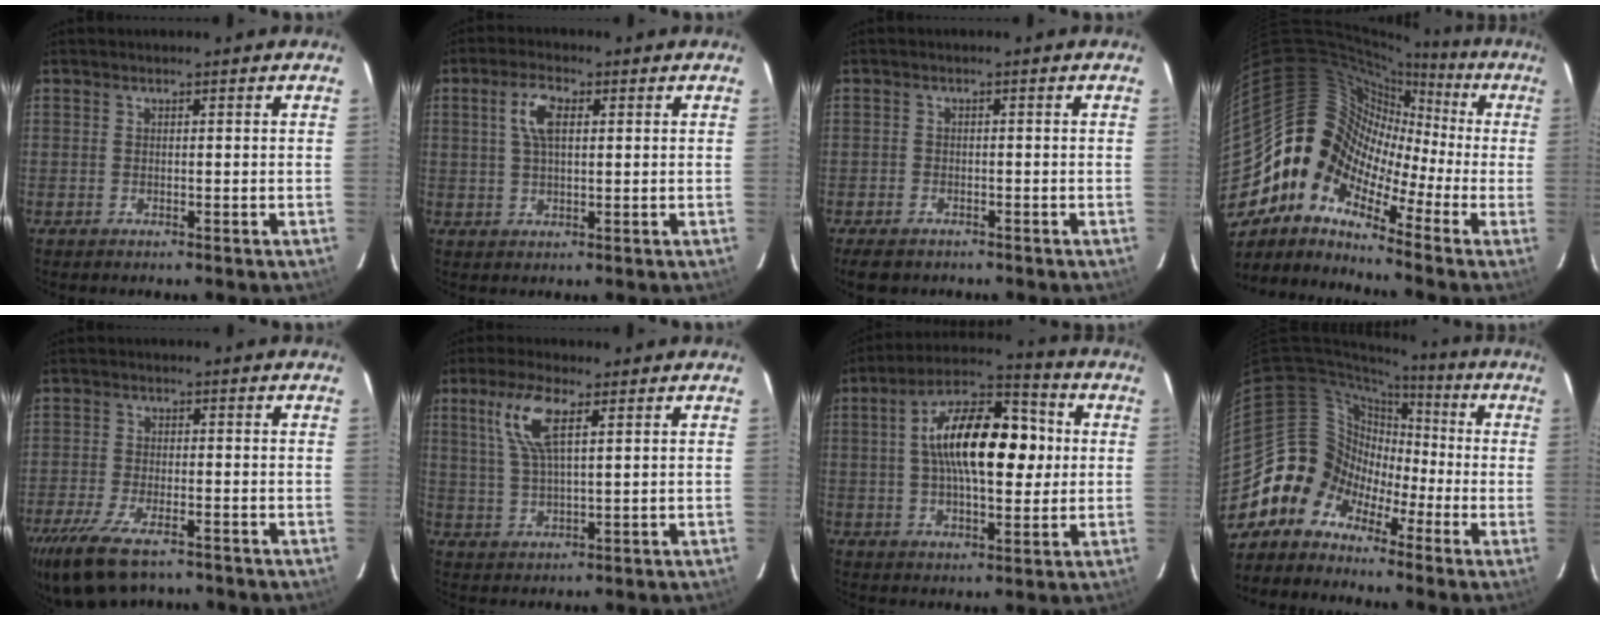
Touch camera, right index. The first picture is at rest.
{"total": 5.3, "force": [1.5, 2.3, 4.5], "torque": [-0.087, 0.012, 0.029]}
{"total": 4.6, "force": [-3.4, 2.6, 1.7], "torque": [-0.049, -0.005, -0.054]}
{"total": 12.7, "force": [-2.7, 10.4, 6.8], "torque": [-0.118, 0.007, -0.087]}
{"total": 12.9, "force": [-8.9, 5.1, 7.9], "torque": [-0.188, -0.037, -0.161]}
{"total": 8.7, "force": [3.7, 2.4, 7.5], "torque": [-0.155, 0.011, 0.076]}
{"total": 17.6, "force": [2.1, 7.9, 15.6], "torque": [-0.264, 0.030, 0.027]}
{"total": 9.6, "force": [-5.2, 8.1, 0.6], "torque": [-0.016, 0.050, -0.119]}